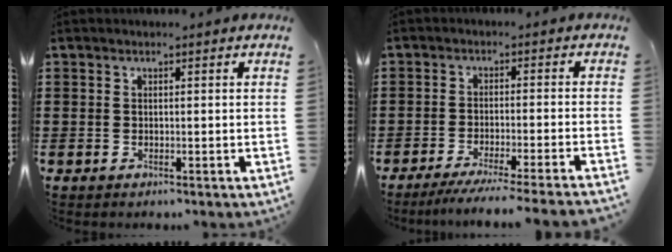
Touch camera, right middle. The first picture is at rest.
{"total": 4.1, "force": [-3.5, -0.6, 2.0], "torque": [-0.033, -0.011, -0.068]}